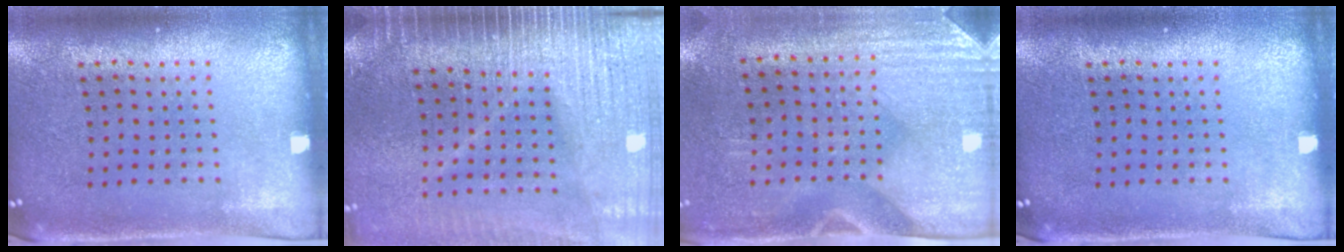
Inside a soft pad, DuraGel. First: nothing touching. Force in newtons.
{"total": 3.8, "press": 3.3, "slide": 1.9}
{"total": 3.0, "press": 2.6, "slide": 1.5}
{"total": 0.0}